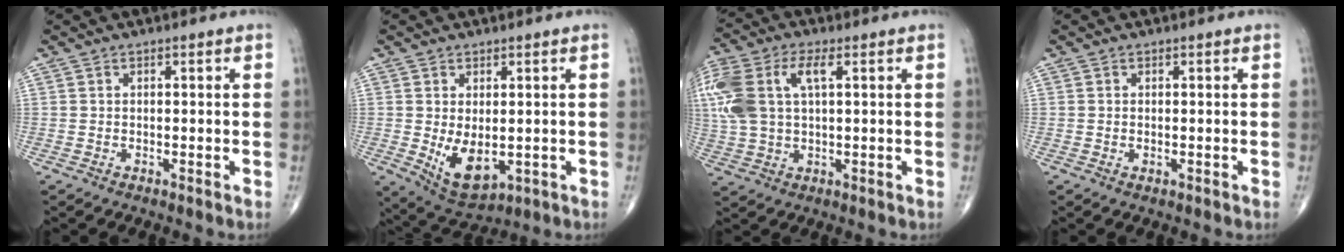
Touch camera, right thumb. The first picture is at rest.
{"total": 8.0, "force": [-0.8, 4.4, 6.7], "torque": [-0.101, -0.014, 0.006]}
{"total": 16.2, "force": [4.2, 8.6, 13.1], "torque": [-0.332, 0.024, 0.079]}
{"total": 0.5, "force": [-0.1, 0.2, 0.5], "torque": [-0.009, 0.000, 0.001]}